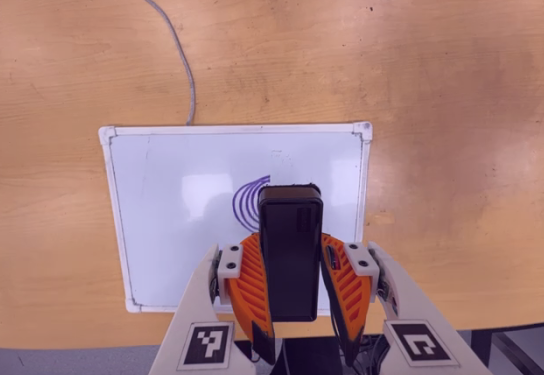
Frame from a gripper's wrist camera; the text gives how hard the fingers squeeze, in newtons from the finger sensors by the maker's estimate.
{"total": 6.1, "left": 5.5, "right": 6.8}